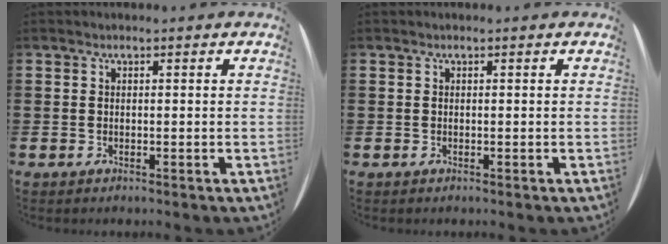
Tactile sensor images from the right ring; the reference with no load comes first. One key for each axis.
{"total": 0.0}